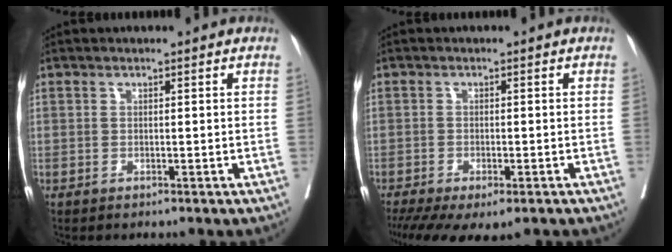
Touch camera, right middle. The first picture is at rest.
{"total": 10.7, "force": [-7.7, 3.5, 6.6], "torque": [-0.116, -0.016, -0.114]}